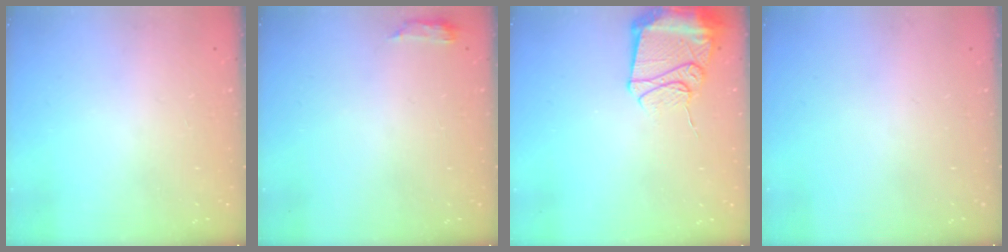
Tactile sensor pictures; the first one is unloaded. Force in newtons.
{"total": 5.1, "press": 5.0, "slide": 0.9}
{"total": 12.8, "press": 12.8, "slide": 1.1}
{"total": 0.0}